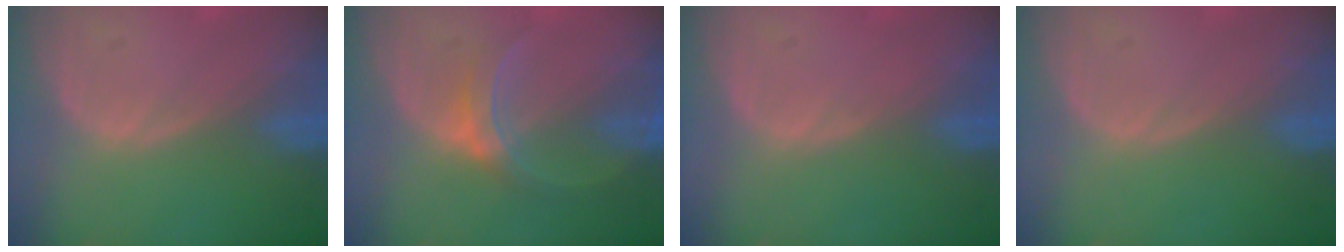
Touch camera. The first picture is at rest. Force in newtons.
{"total": 6.2, "press": 5.7, "slide": 2.4}
{"total": 0.5, "press": 0.0, "slide": 0.5}
{"total": 0.0}